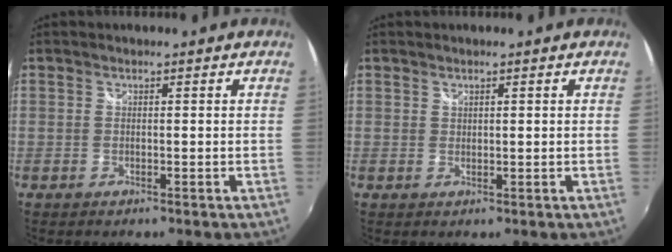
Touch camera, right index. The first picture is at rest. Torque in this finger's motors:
{"motor_torque": [-0.04, 0.20, -0.01, 0.00]}